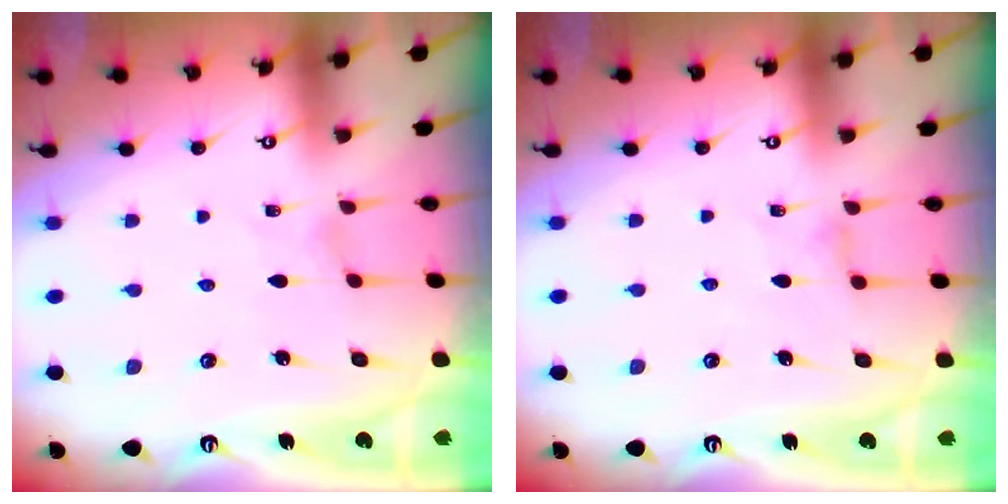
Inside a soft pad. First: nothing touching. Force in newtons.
{"total": 1.0, "press": 1.0, "slide": 0.3}